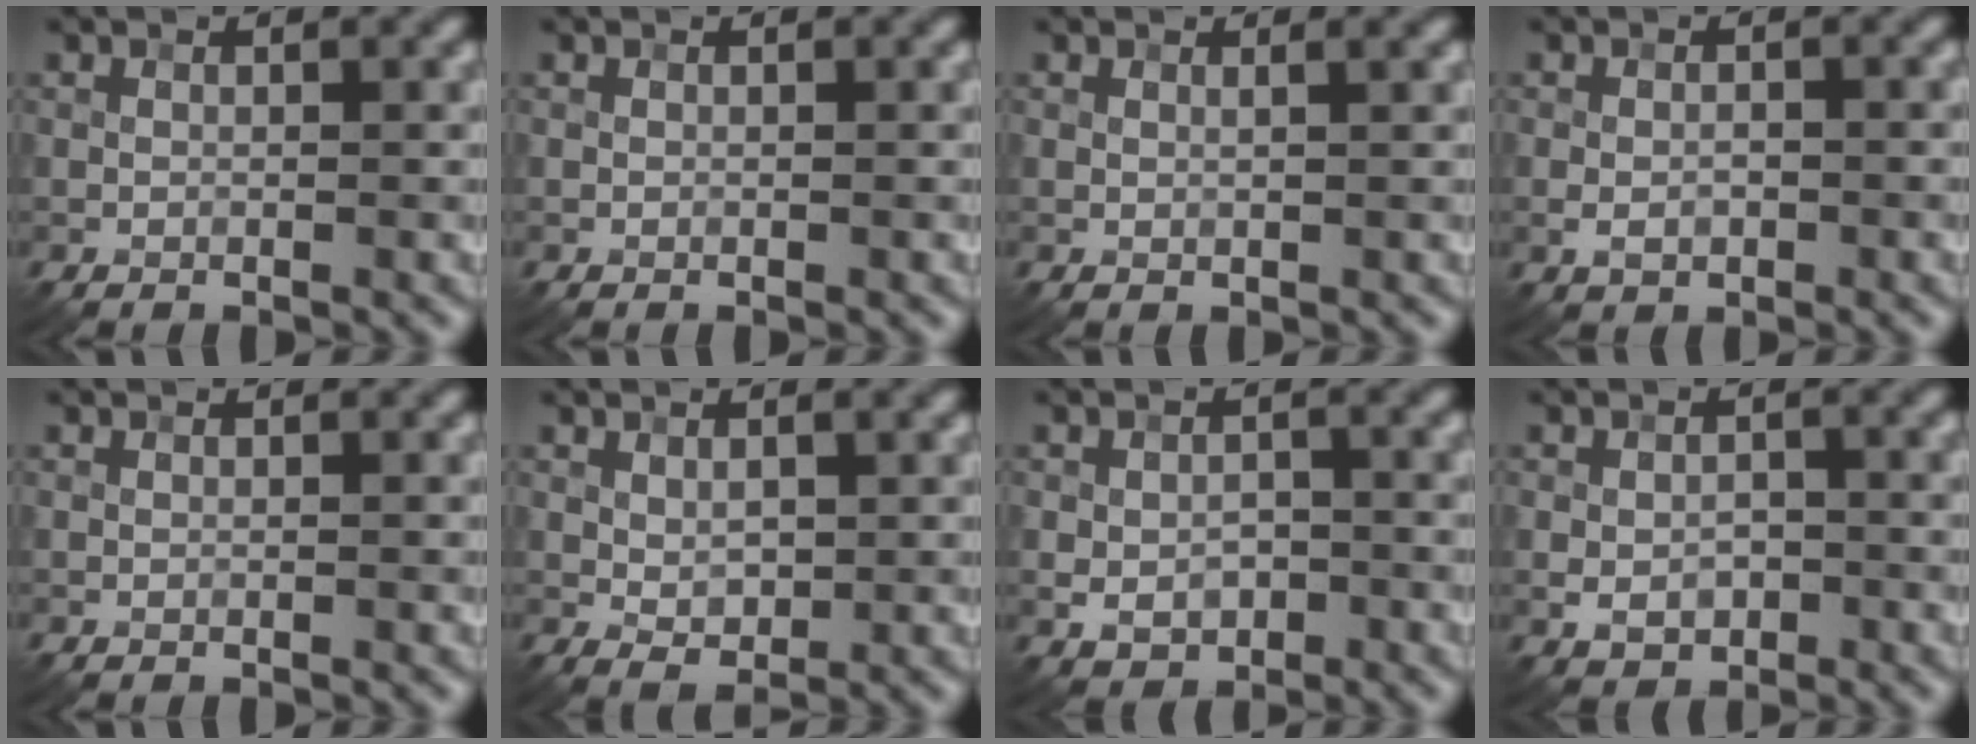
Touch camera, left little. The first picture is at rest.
{"total": 0.0}
{"total": 0.7, "force": [0.4, 0.1, 0.5], "torque": [-0.007, 0.000, 0.004]}
{"total": 1.7, "force": [-0.5, 1.0, 1.3], "torque": [-0.023, 0.000, -0.010]}
{"total": 0.0}
{"total": 1.9, "force": [0.4, 1.1, 1.5], "torque": [-0.030, -0.004, 0.011]}
{"total": 2.9, "force": [-0.8, 2.0, 1.9], "torque": [-0.032, -0.004, -0.012]}
{"total": 2.6, "force": [-0.7, 1.7, 1.7], "torque": [-0.029, -0.003, -0.011]}